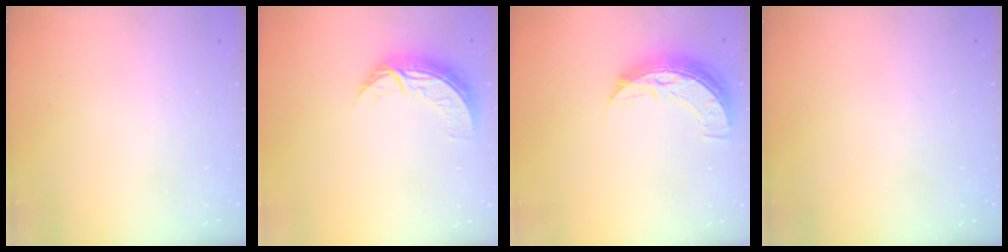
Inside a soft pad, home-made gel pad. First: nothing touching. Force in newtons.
{"total": 8.4, "press": 8.4, "slide": 0.4}
{"total": 9.8, "press": 9.8, "slide": 0.7}
{"total": 0.0}